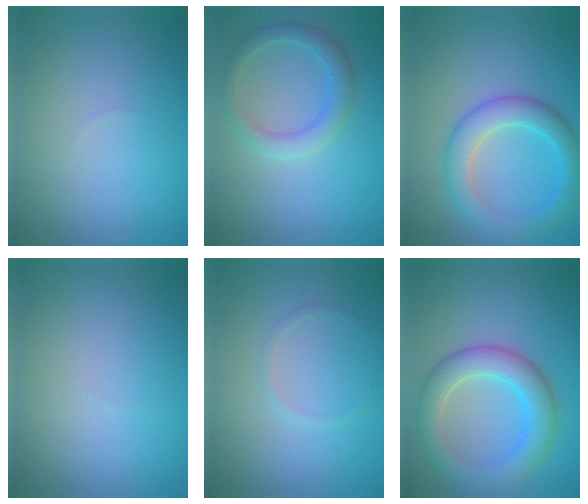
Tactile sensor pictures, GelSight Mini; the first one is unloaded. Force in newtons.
{"total": 2.9, "press": 2.9, "slide": 0.1}
{"total": 4.7, "press": 4.7, "slide": 0.2}
{"total": 0.0}
{"total": 0.7, "press": 0.7, "slide": 0.1}
{"total": 5.4, "press": 5.4, "slide": 0.2}